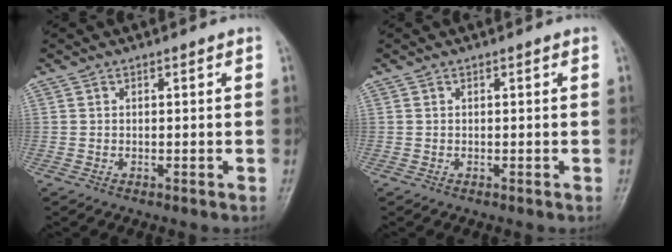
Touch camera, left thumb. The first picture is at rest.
{"total": 0.0}